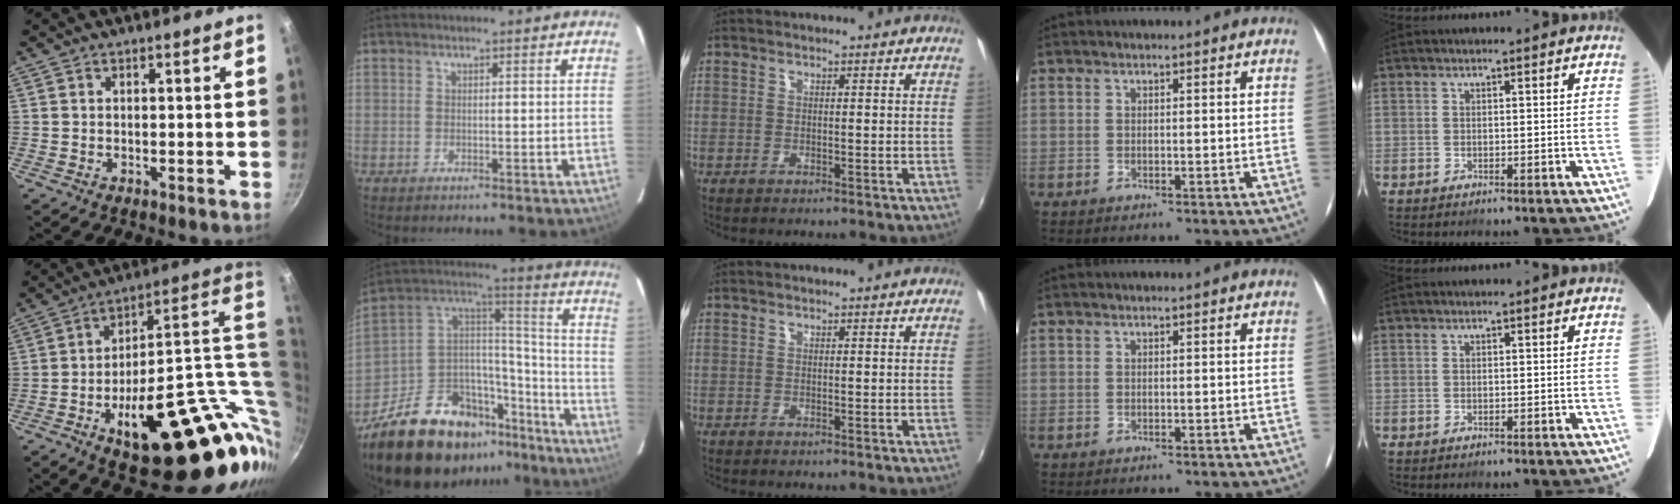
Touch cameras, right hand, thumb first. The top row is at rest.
{"thumb": {"total": 32.9, "force": [1.3, 15.1, 29.2], "torque": [-0.372, 0.003, 0.044]}, "index": {"total": 26.1, "force": [-18.0, 13.9, 12.9], "torque": [-0.251, 0.061, -0.265]}}